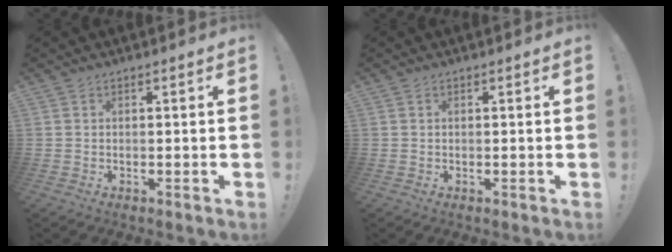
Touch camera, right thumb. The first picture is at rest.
{"total": 0.0}